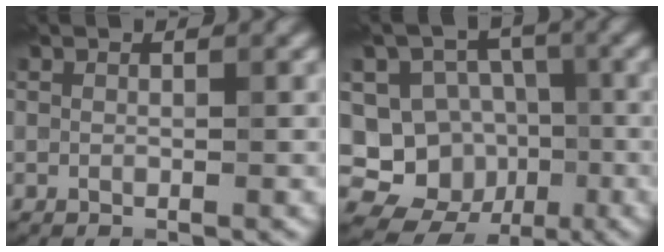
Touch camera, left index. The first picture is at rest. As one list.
[{"total": 12.2, "force": [-3.5, 11.3, 3.2], "torque": [-0.073, 0.010, -0.051]}]